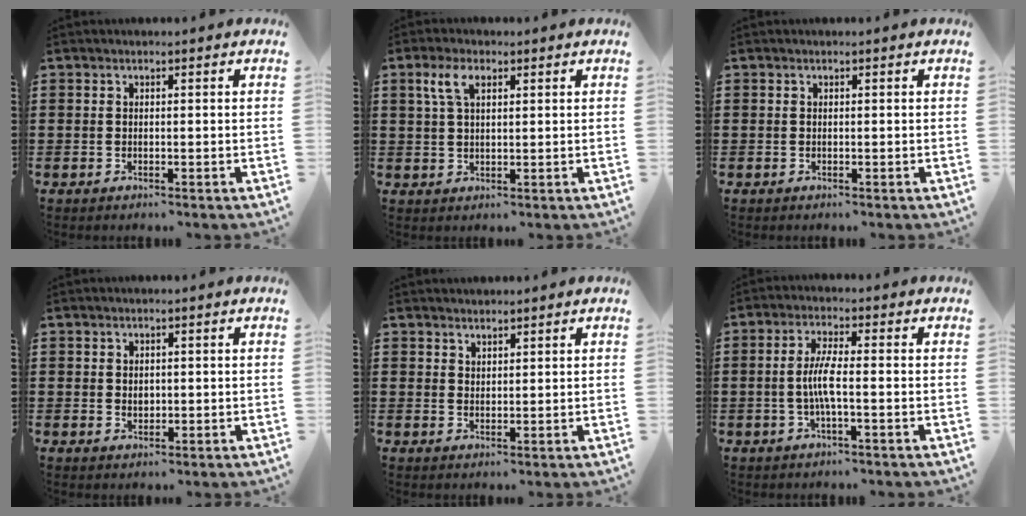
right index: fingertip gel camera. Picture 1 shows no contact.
{"total": 4.3, "force": [2.1, 1.9, 3.2], "torque": [-0.073, 0.010, 0.036]}
{"total": 0.0}
{"total": 1.1, "force": [0.2, 0.9, 0.6], "torque": [-0.012, 0.008, 0.004]}
{"total": 1.8, "force": [1.7, 0.5, -0.3], "torque": [0.002, 0.002, 0.034]}
{"total": 4.7, "force": [-0.7, 0.7, 4.6], "torque": [-0.097, -0.003, -0.021]}